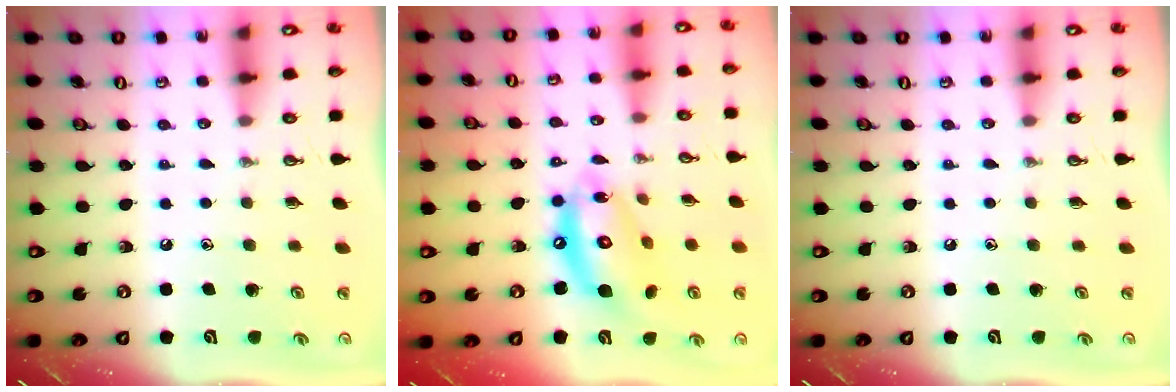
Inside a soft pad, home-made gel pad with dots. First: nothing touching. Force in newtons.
{"total": 14.9, "press": 14.8, "slide": 1.4}
{"total": 0.0}